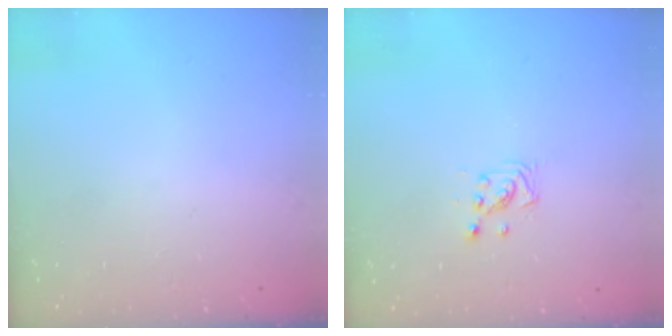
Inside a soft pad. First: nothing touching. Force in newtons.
{"total": 2.9, "press": 2.9, "slide": 0.3}